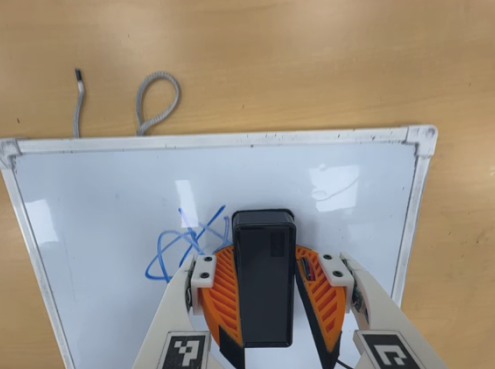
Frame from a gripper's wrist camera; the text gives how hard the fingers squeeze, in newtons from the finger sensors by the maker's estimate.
{"total": 12.6, "left": 14.7, "right": 10.5}